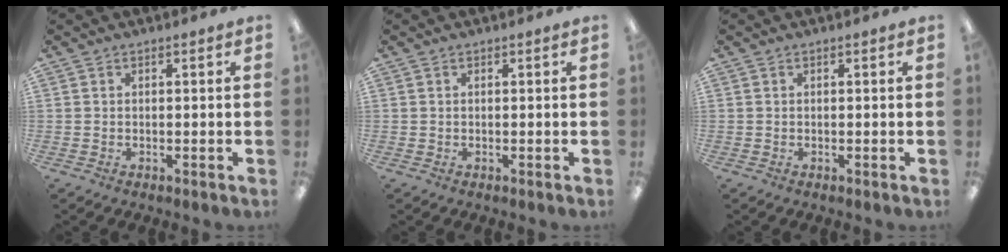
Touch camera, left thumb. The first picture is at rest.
{"total": 0.0}
{"total": 0.0}